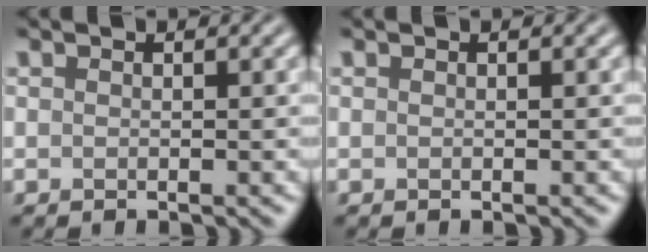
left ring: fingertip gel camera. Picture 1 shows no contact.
{"total": 0.0}